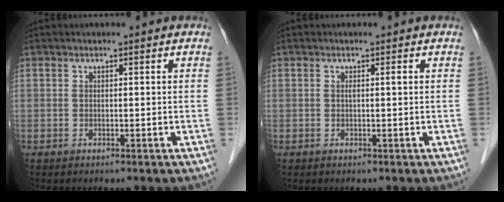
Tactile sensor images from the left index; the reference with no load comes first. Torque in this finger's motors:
{"motor_torque": [0.19, 0.09, 0.07, 0.03]}